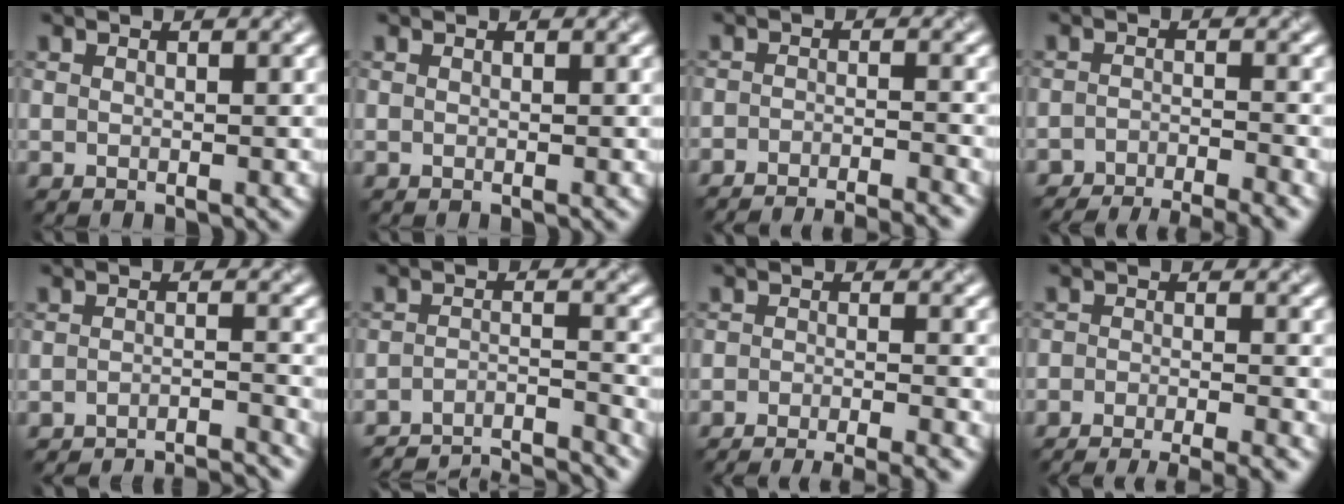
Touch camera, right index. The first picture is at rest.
{"total": 0.0}
{"total": 8.0, "force": [-7.5, 1.4, 2.5], "torque": [-0.022, 0.002, -0.100]}
{"total": 7.1, "force": [-6.6, 1.2, 2.4], "torque": [-0.038, -0.016, -0.102]}
{"total": 8.7, "force": [-8.4, 1.0, 1.8], "torque": [-0.017, 0.008, -0.114]}
{"total": 12.1, "force": [-11.5, 2.3, 3.1], "torque": [-0.045, -0.014, -0.152]}
{"total": 8.1, "force": [-7.2, 1.9, 3.3], "torque": [-0.035, -0.007, -0.090]}
{"total": 9.0, "force": [-7.9, 2.3, 3.6], "torque": [-0.042, -0.011, -0.099]}